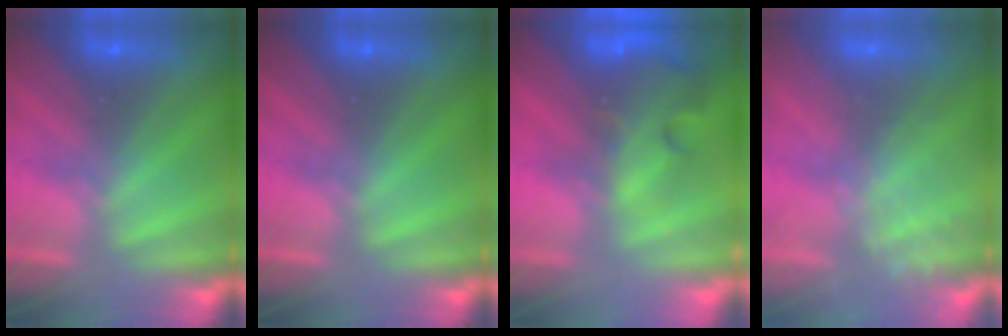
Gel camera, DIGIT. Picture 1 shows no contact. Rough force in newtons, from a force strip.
{"total": 0.0}
{"total": 7.7}
{"total": 2.4}